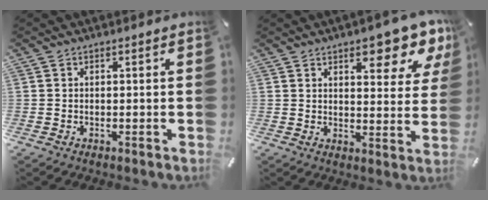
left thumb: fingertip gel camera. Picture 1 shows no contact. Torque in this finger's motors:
{"motor_torque": [1.81, 1.98, 1.22, -1.06, 0.26]}